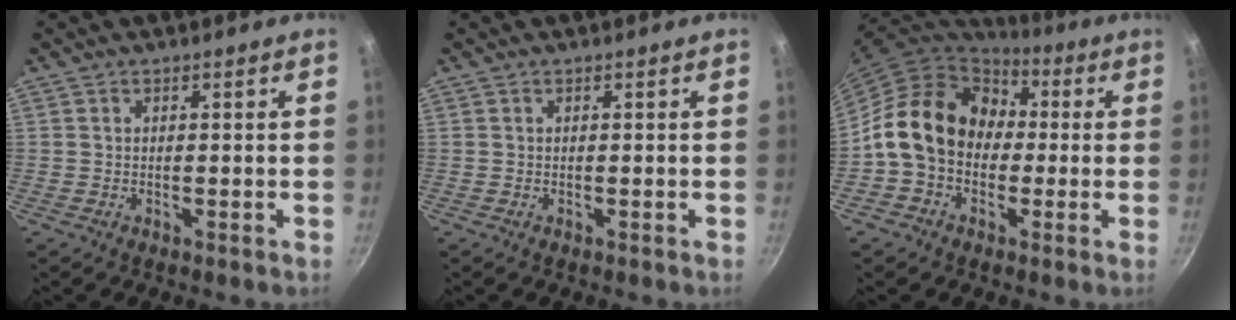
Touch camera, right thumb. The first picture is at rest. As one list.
[{"total": 0.0}, {"total": 16.0, "force": [0.4, 12.8, 9.7], "torque": [-0.128, 0.038, -0.009]}]